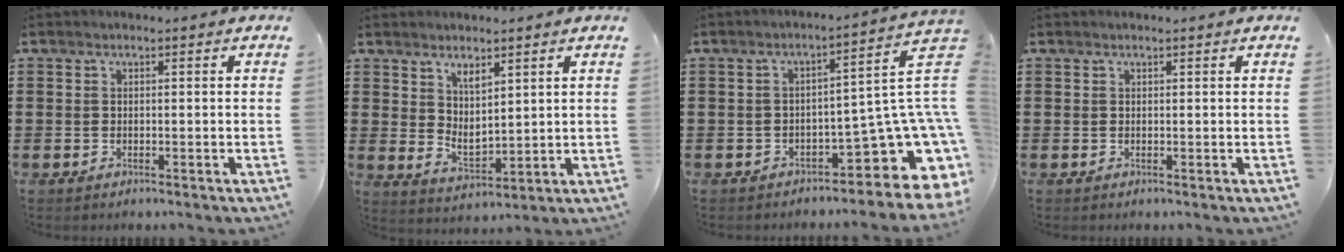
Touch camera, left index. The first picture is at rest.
{"total": 3.7, "force": [3.1, 1.3, 1.6], "torque": [-0.031, -0.012, 0.052]}
{"total": 12.1, "force": [-4.2, 4.3, 10.5], "torque": [-0.157, 0.000, -0.066]}
{"total": 0.0}